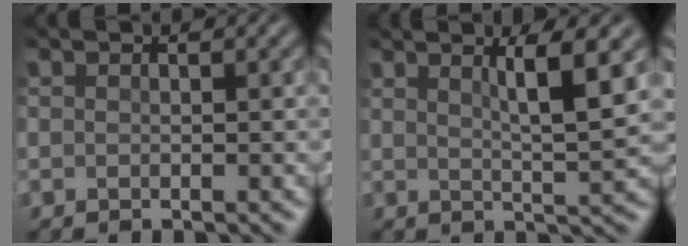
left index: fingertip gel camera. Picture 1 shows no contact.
{"total": 4.5, "force": [2.1, 0.6, 3.9], "torque": [-0.057, -0.003, 0.033]}